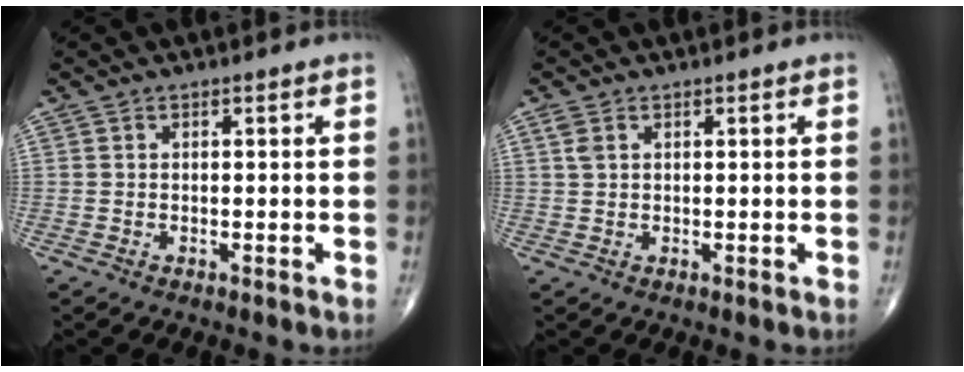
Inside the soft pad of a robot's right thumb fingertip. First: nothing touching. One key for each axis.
{"total": 1.8, "fx": 0.8, "fy": 1.0, "fz": 1.2, "tx": -0.031, "ty": 0.008, "tz": 0.021}